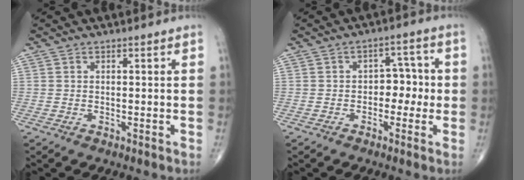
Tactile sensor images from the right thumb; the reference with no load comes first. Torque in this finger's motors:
{"motor_torque": [0.11, 0.07, 0.11, -0.34, 0.09]}